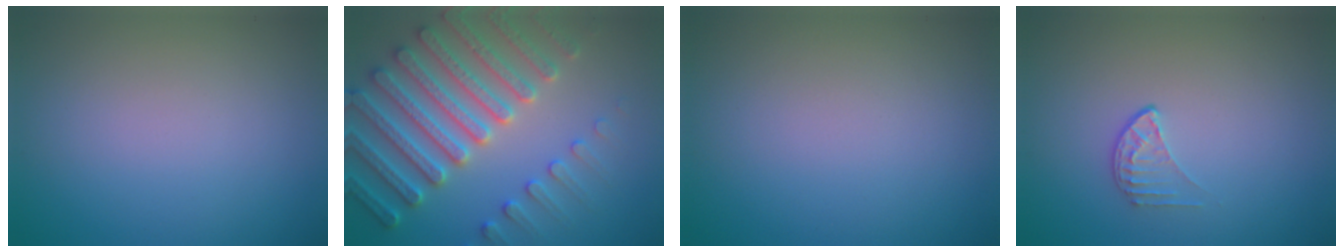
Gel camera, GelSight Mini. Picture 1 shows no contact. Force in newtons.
{"total": 7.7, "press": 7.4, "slide": 1.9}
{"total": 0.0}
{"total": 1.4, "press": 0.9, "slide": 1.1}